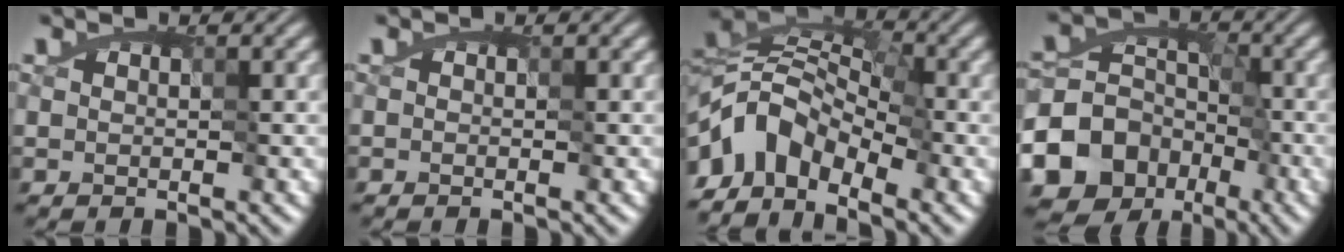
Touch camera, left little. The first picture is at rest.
{"total": 0.0}
{"total": 7.0, "force": [-5.4, 3.5, 2.7], "torque": [-0.039, 0.012, -0.116]}
{"total": 15.1, "force": [-7.7, 12.8, 2.6], "torque": [-0.062, -0.038, -0.141]}